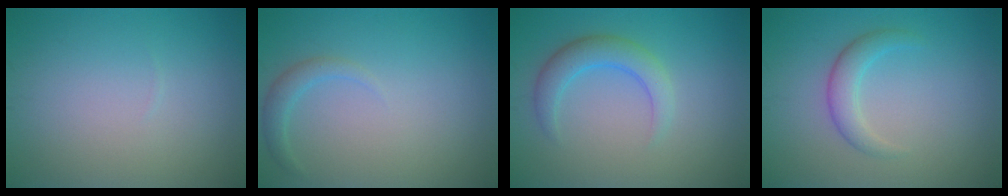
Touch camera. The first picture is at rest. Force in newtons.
{"total": 1.5, "press": 1.5, "slide": 0.2}
{"total": 3.2, "press": 3.2, "slide": 0.2}
{"total": 2.4, "press": 2.4, "slide": 0.1}